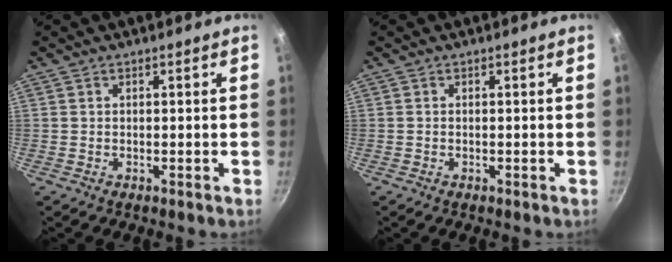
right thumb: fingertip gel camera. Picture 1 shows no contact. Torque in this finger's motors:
{"motor_torque": [-0.01, 0.13, 0.16, 0.00, 0.02]}